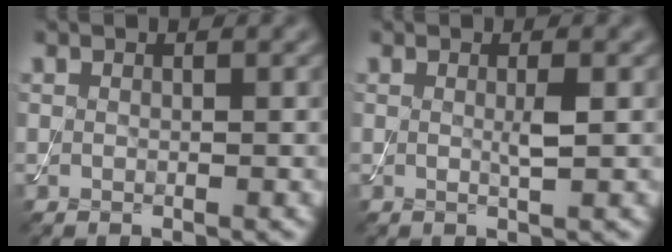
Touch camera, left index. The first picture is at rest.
{"total": 1.3, "force": [0.1, 0.1, 1.3], "torque": [-0.025, -0.002, -0.001]}